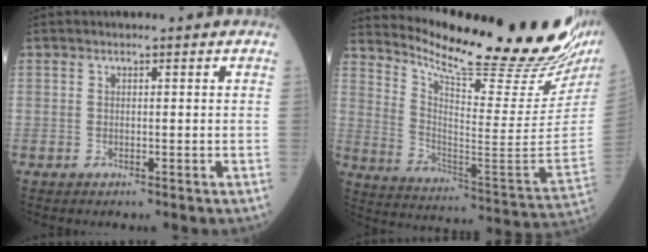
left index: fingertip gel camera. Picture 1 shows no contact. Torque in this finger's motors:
{"motor_torque": [1.02, -1.12, 0.26, 0.08]}